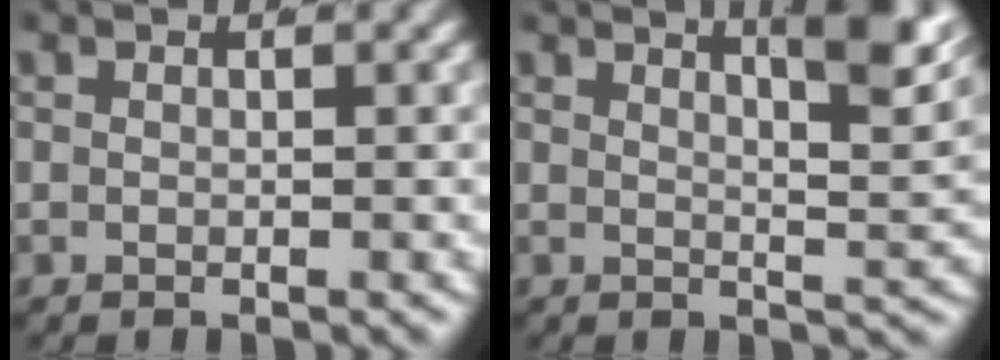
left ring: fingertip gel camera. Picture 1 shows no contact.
{"total": 6.5, "force": [3.9, 0.8, 5.1], "torque": [-0.061, -0.004, 0.061]}